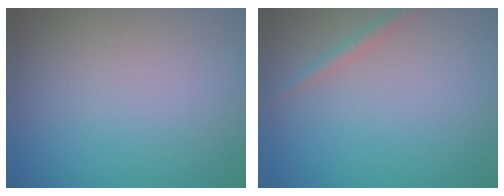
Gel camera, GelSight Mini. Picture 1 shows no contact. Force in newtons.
{"total": 1.1, "press": 1.1, "slide": 0.1}